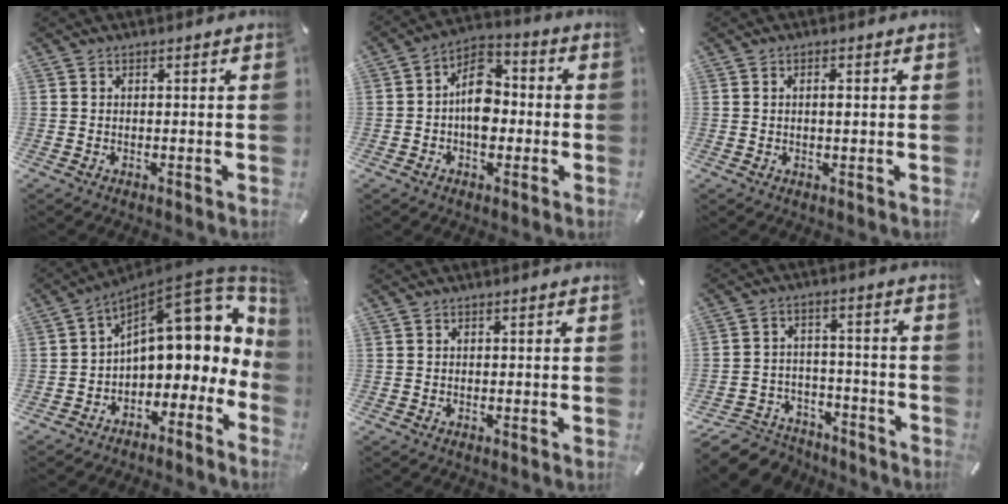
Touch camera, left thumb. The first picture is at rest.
{"total": 10.3, "force": [-1.4, 7.1, 7.3], "torque": [-0.122, 0.018, -0.023]}
{"total": 1.4, "force": [0.2, 0.5, 1.3], "torque": [-0.026, 0.003, 0.002]}
{"total": 15.3, "force": [6.3, 8.9, 10.8], "torque": [-0.128, -0.065, 0.104]}
{"total": 0.0}
{"total": 8.9, "force": [-6.6, 5.6, 2.1], "torque": [-0.025, 0.048, -0.119]}